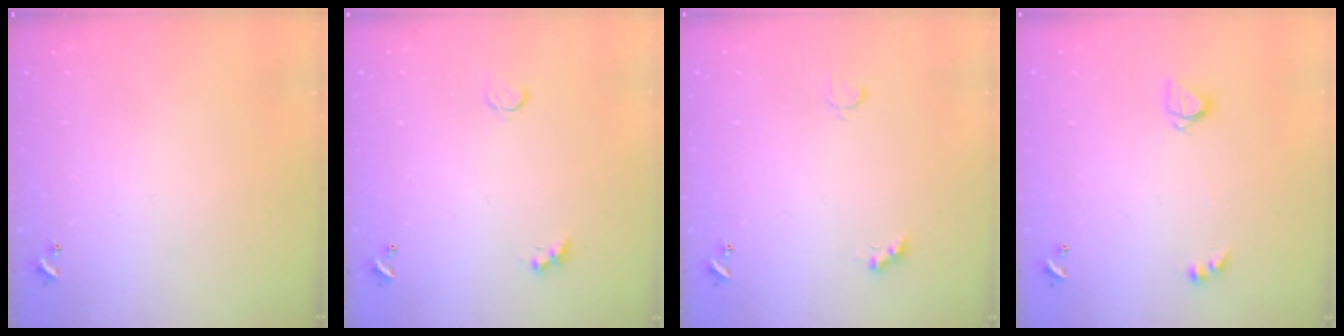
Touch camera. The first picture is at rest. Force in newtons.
{"total": 2.9, "press": 2.8, "slide": 0.6}
{"total": 1.7, "press": 1.5, "slide": 0.6}
{"total": 3.6, "press": 3.5, "slide": 0.5}